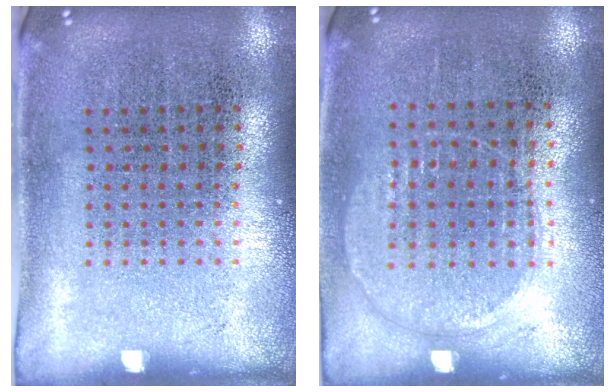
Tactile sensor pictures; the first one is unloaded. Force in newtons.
{"total": 0.9, "press": 0.8, "slide": 0.4}